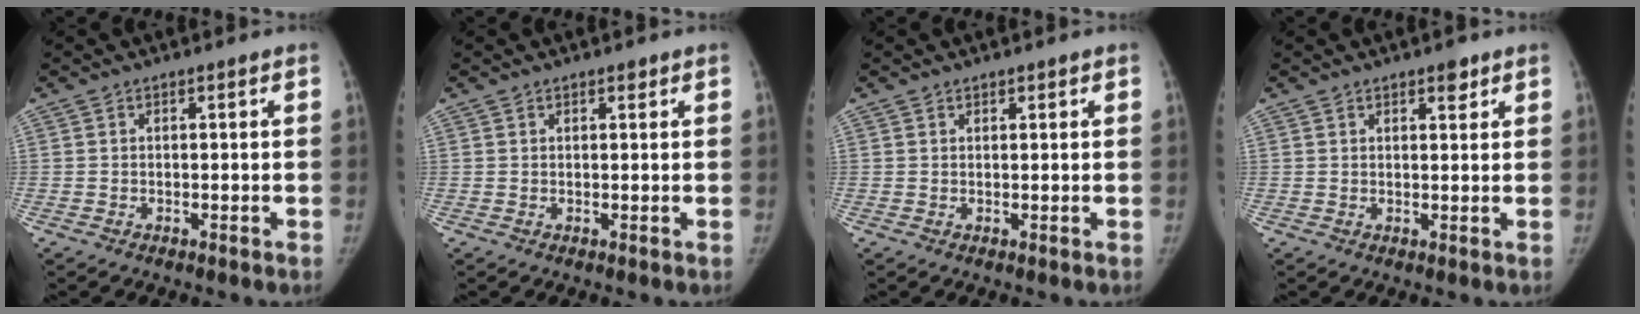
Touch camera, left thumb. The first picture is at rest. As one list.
[{"total": 1.2, "force": [0.8, 0.6, 0.6], "torque": [-0.001, -0.002, 0.008]}, {"total": 0.9, "force": [0.7, 0.5, 0.3], "torque": [0.005, -0.003, 0.006]}, {"total": 2.6, "force": [1.7, 1.2, 1.5], "torque": [-0.010, -0.008, 0.023]}]